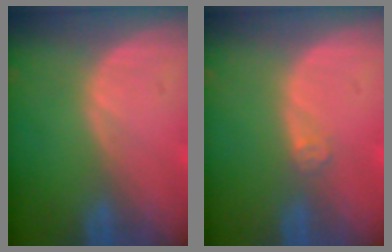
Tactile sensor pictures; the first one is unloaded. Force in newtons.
{"total": 1.5, "press": 1.2, "slide": 0.9}